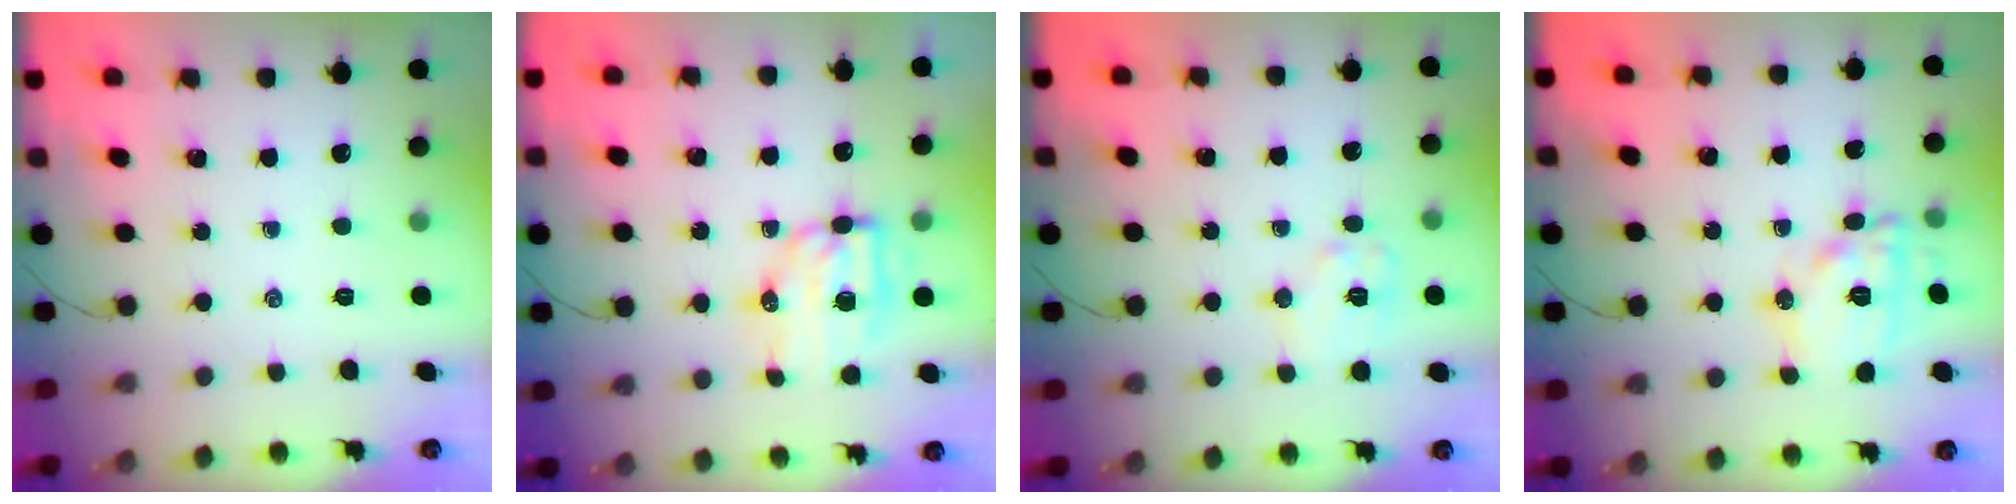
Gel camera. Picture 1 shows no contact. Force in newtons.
{"total": 9.6, "press": 9.4, "slide": 1.8}
{"total": 8.7, "press": 8.6, "slide": 1.2}
{"total": 13.1, "press": 13.1, "slide": 0.1}